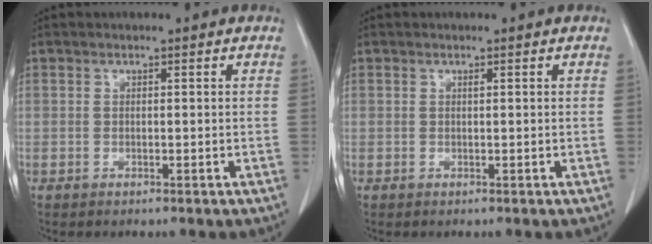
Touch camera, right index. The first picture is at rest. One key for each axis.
{"total": 0.0}